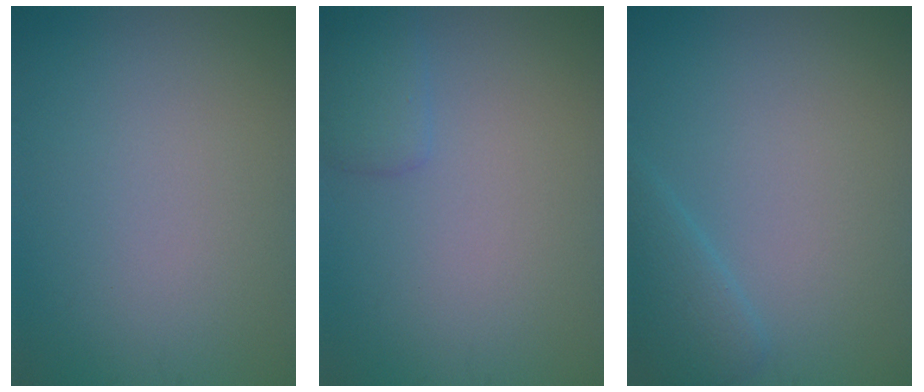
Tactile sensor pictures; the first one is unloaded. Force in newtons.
{"total": 1.6, "press": 1.6, "slide": 0.1}
{"total": 2.2, "press": 2.2, "slide": 0.1}